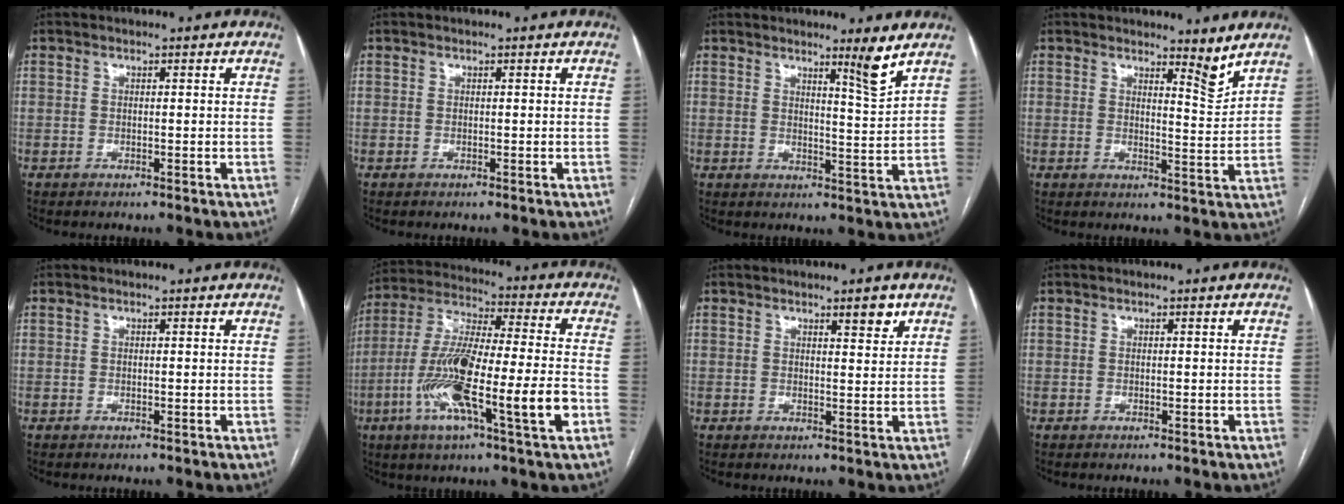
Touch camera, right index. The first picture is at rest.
{"total": 0.0}
{"total": 4.3, "force": [3.3, -0.9, 2.6], "torque": [-0.042, -0.021, 0.051]}
{"total": 3.5, "force": [3.1, 0.1, 1.5], "torque": [-0.028, -0.026, 0.043]}
{"total": 0.0}
{"total": 18.9, "force": [-6.0, 1.3, 17.9], "torque": [-0.334, -0.009, -0.104]}
{"total": 2.8, "force": [1.9, 0.5, 2.0], "torque": [-0.029, -0.005, 0.027]}
{"total": 0.0}